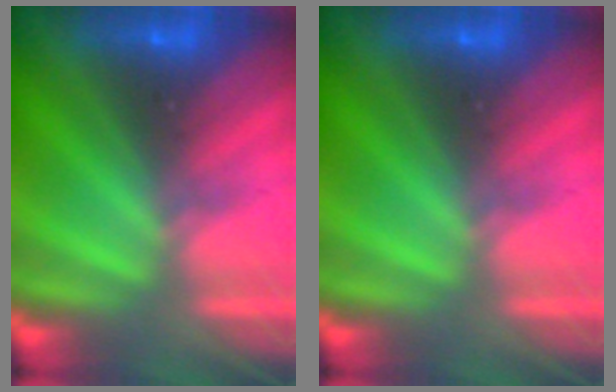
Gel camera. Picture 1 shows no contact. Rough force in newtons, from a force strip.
{"total": 0.0}